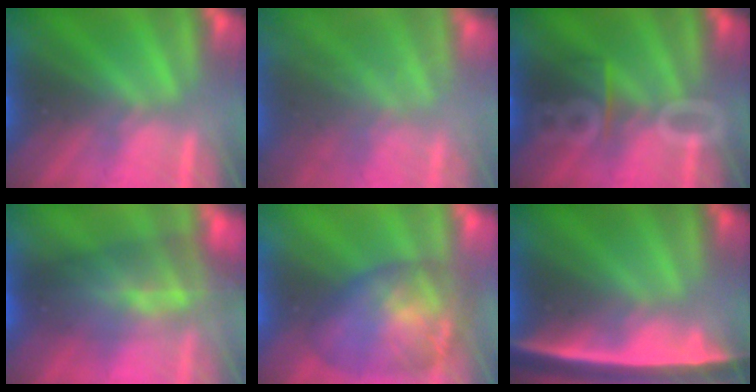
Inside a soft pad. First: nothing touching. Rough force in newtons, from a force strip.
{"total": 7.5}
{"total": 3.0}
{"total": 7.6}
{"total": 7.1}
{"total": 7.8}